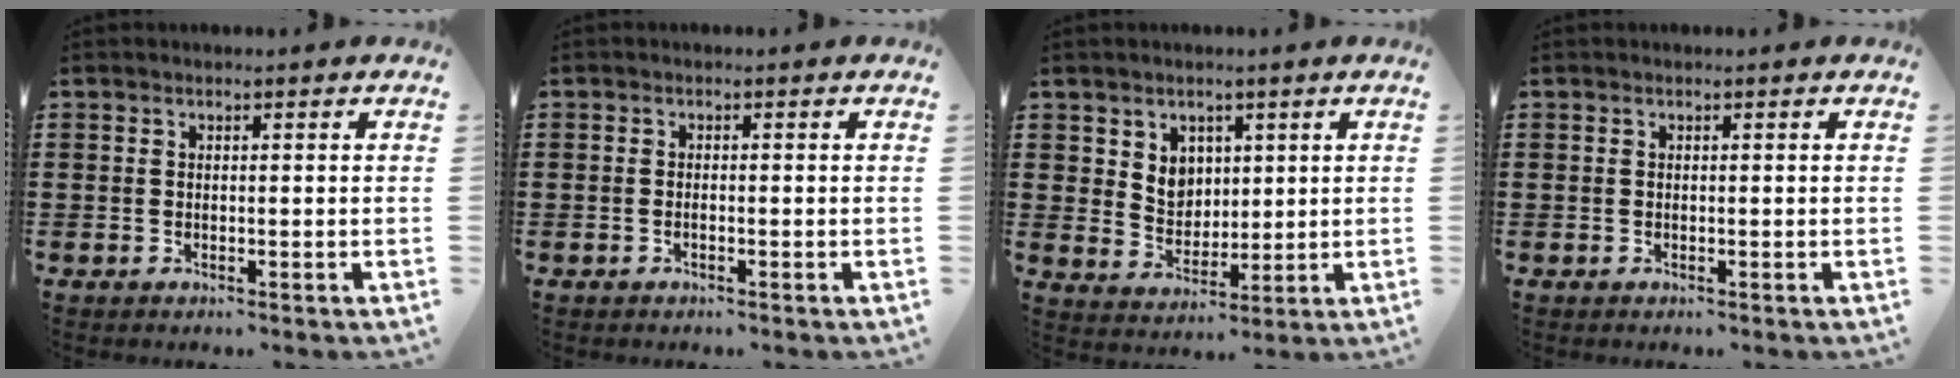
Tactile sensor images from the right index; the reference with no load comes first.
{"total": 0.5, "force": [-0.3, 0.1, 0.4], "torque": [-0.008, -0.003, -0.005]}
{"total": 4.7, "force": [2.6, 3.8, 0.9], "torque": [-0.029, 0.003, 0.047]}
{"total": 0.0}